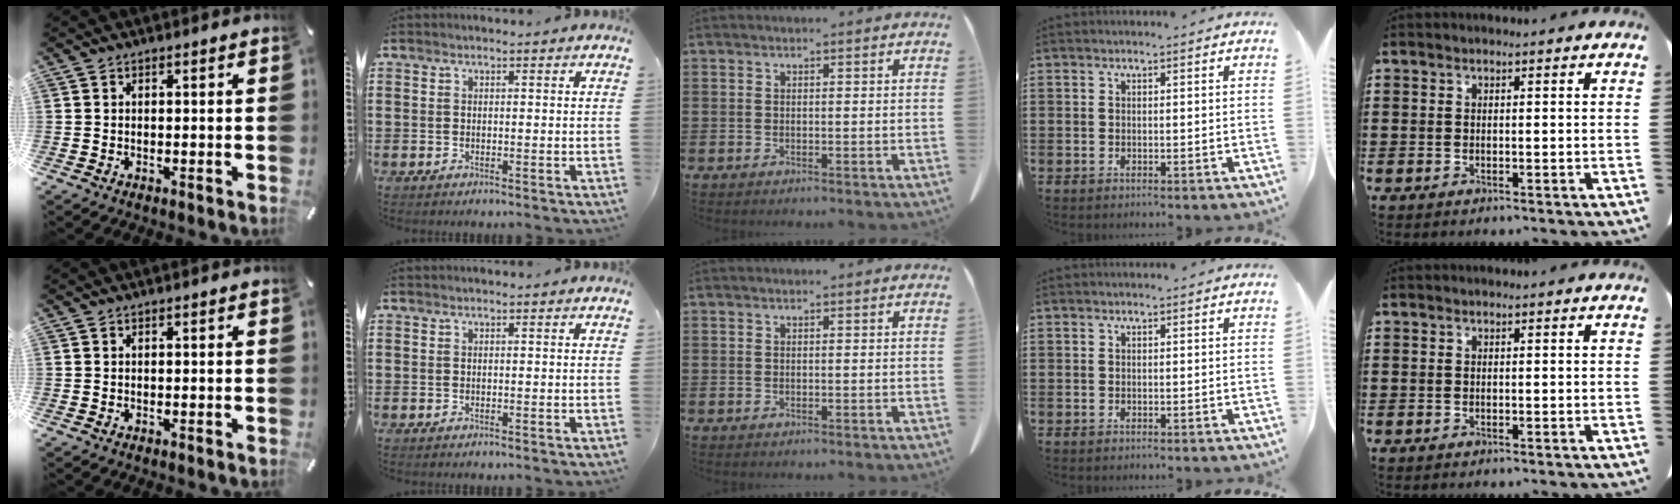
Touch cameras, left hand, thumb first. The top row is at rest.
{}